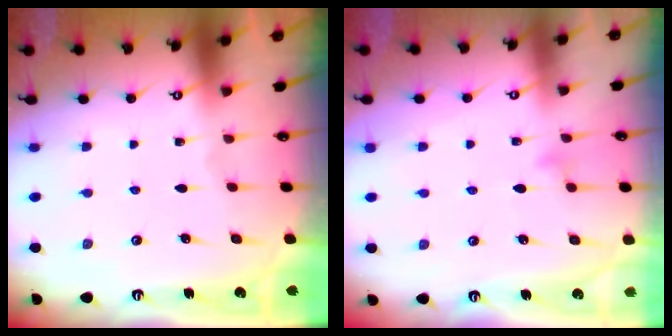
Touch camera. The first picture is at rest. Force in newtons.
{"total": 4.0, "press": 4.0, "slide": 0.2}